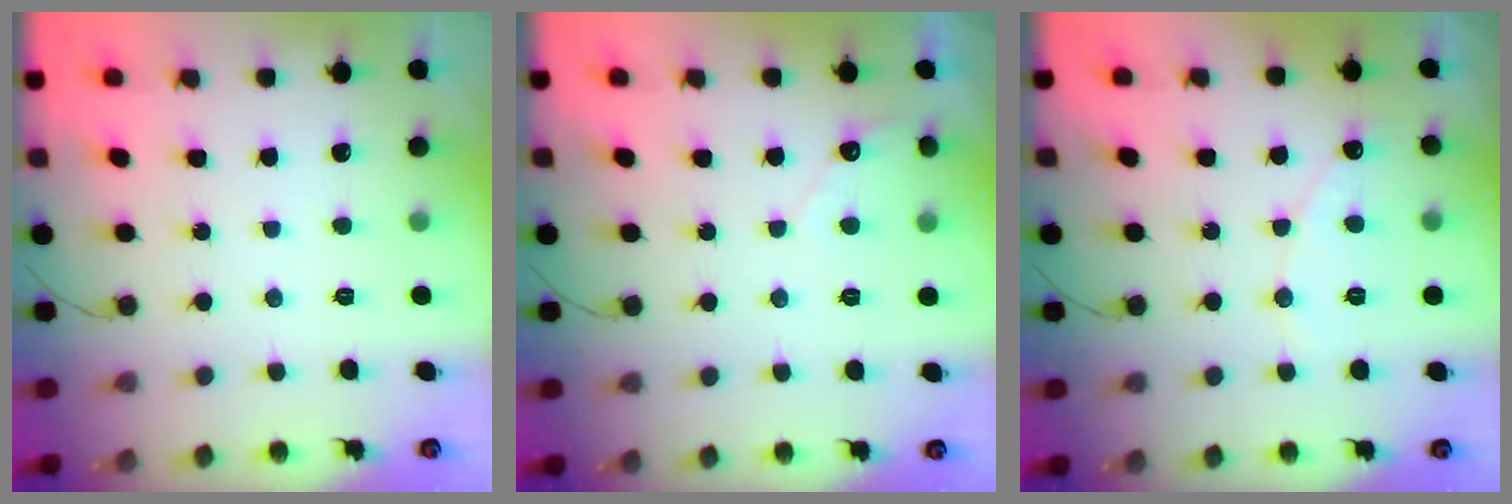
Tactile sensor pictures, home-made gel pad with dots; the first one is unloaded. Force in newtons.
{"total": 4.0, "press": 4.0, "slide": 0.3}
{"total": 5.6, "press": 5.6, "slide": 0.4}